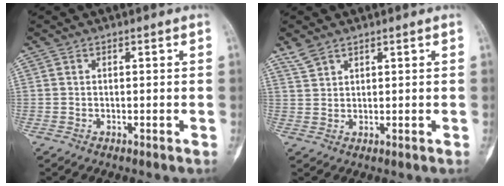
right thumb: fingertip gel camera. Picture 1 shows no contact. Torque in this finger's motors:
{"motor_torque": [-0.25, 0.25, 0.01, 0.11, 0.01]}